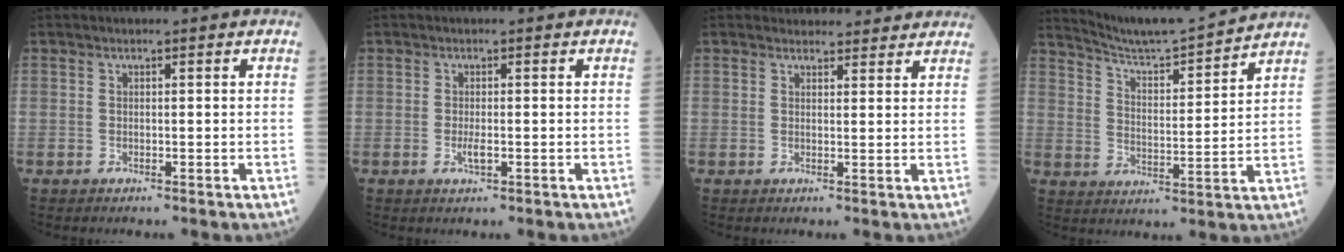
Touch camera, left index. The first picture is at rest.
{"total": 1.6, "force": [-0.5, 0.4, 1.5], "torque": [-0.033, -0.002, -0.007]}
{"total": 6.1, "force": [5.9, 1.7, 0.7], "torque": [0.000, 0.011, 0.062]}
{"total": 12.0, "force": [11.7, -1.4, 2.4], "torque": [-0.056, -0.005, 0.189]}